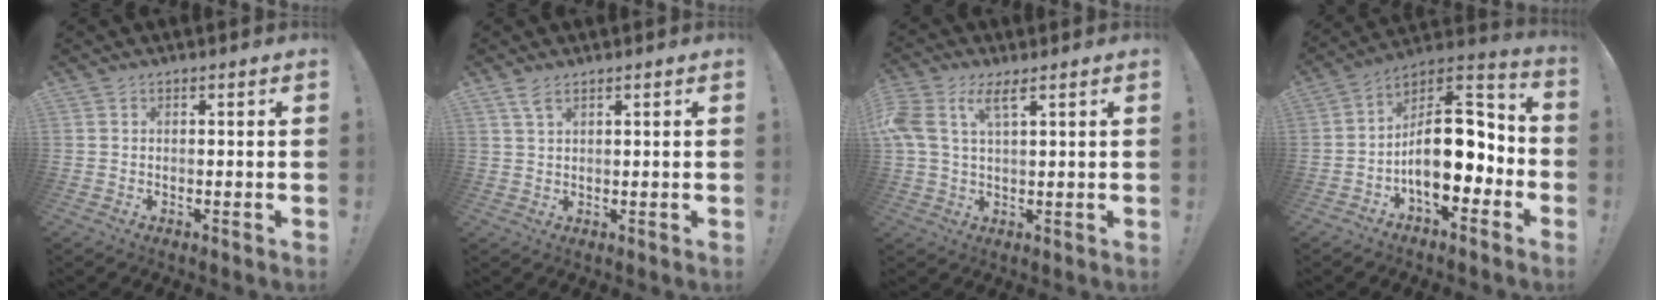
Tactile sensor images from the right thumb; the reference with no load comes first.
{"total": 3.4, "force": [2.3, 1.4, 2.2], "torque": [-0.033, -0.011, 0.039]}
{"total": 7.1, "force": [3.6, 2.8, 5.4], "torque": [-0.121, -0.003, 0.068]}
{"total": 18.7, "force": [-2.2, 10.6, 15.2], "torque": [-0.236, 0.013, -0.023]}